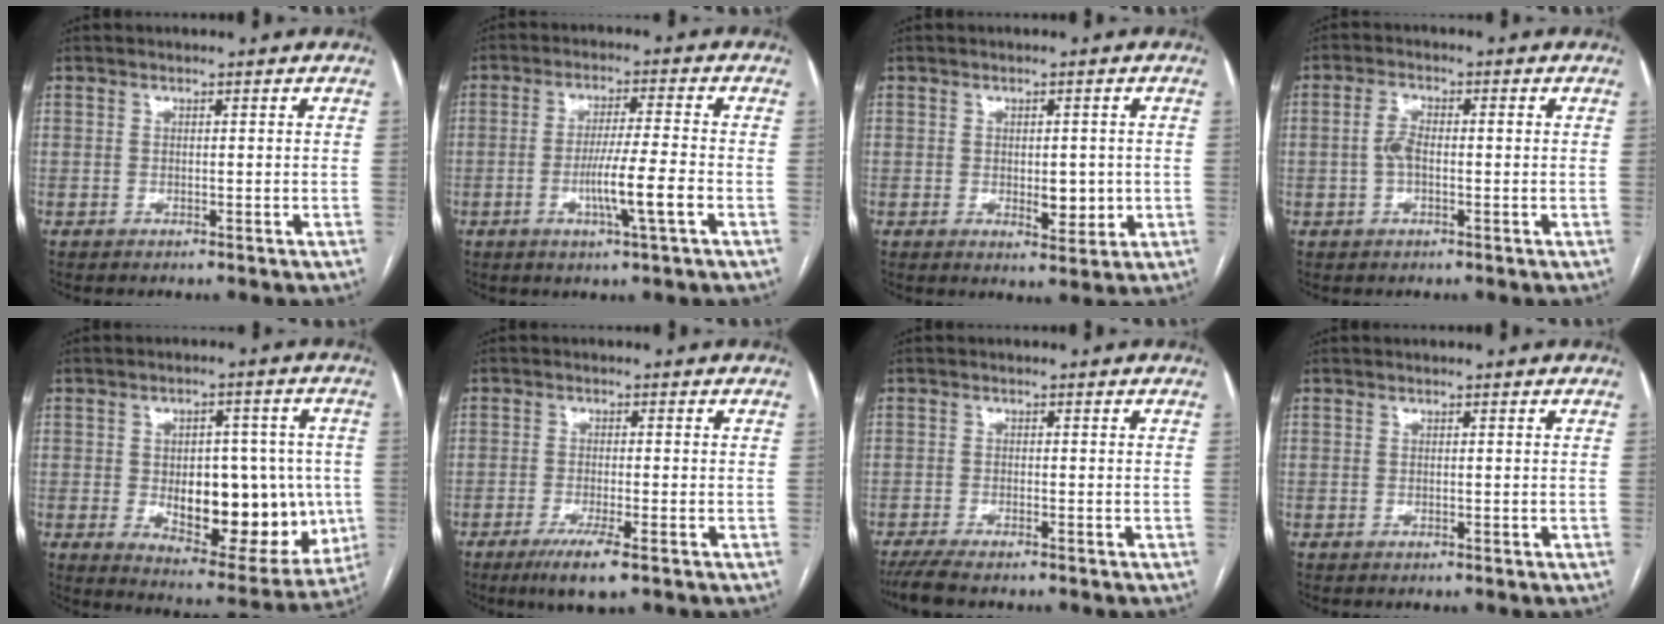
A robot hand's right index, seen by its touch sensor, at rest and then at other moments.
{"total": 7.4, "force": [-2.5, -0.6, 7.0], "torque": [-0.125, -0.008, -0.046]}
{"total": 4.1, "force": [-0.4, 2.0, 3.6], "torque": [-0.048, -0.006, 0.002]}
{"total": 3.5, "force": [-0.2, 1.5, 3.2], "torque": [-0.072, 0.014, -0.005]}
{"total": 17.2, "force": [-1.3, 8.6, 14.8], "torque": [-0.203, -0.001, 0.007]}
{"total": 6.3, "force": [-3.8, 0.3, 5.0], "torque": [-0.094, -0.017, -0.065]}
{"total": 4.8, "force": [-3.9, 0.5, 2.7], "torque": [-0.048, -0.011, -0.065]}
{"total": 0.0}